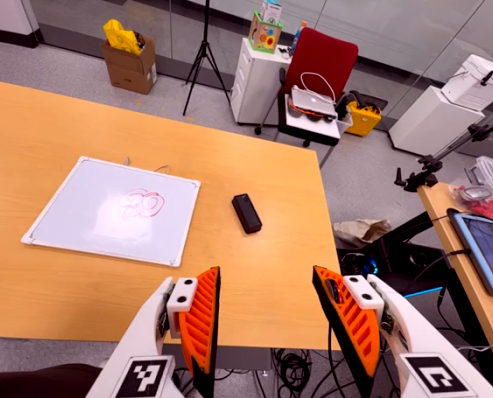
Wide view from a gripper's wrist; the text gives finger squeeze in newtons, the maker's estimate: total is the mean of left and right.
{"total": 0.0}